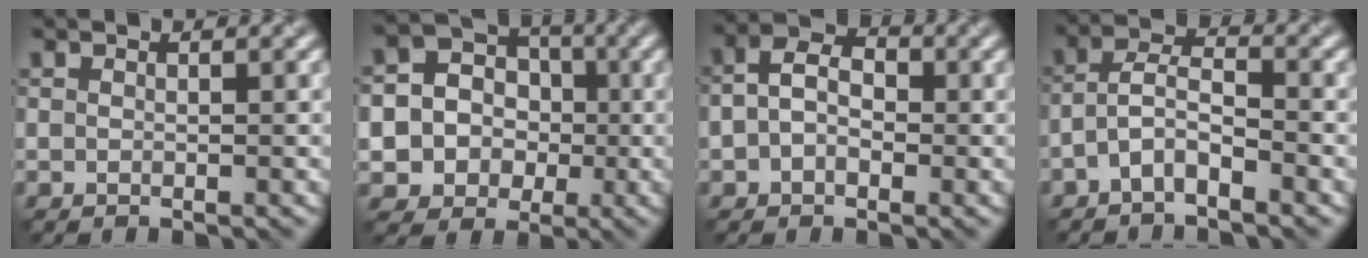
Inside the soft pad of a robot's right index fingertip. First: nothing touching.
{"total": 9.2, "force": [-1.6, 8.7, 2.5], "torque": [-0.056, 0.003, -0.050]}
{"total": 3.7, "force": [-0.2, 2.6, 2.6], "torque": [-0.047, 0.008, -0.016]}
{"total": 3.1, "force": [-1.8, 1.1, 2.3], "torque": [-0.047, 0.011, -0.045]}